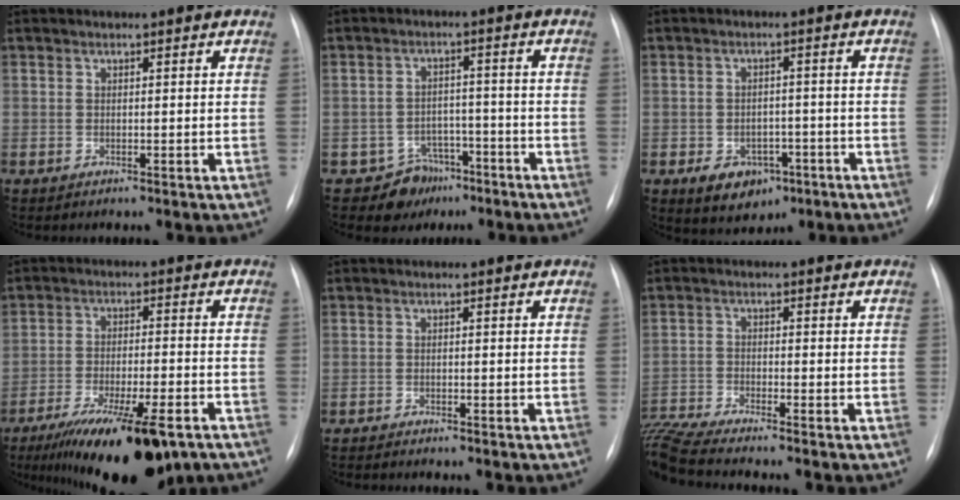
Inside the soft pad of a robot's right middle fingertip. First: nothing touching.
{"total": 5.4, "force": [-3.6, 4.0, -0.1], "torque": [0.016, 0.013, -0.051]}
{"total": 6.6, "force": [-3.2, 4.8, 3.3], "torque": [-0.047, 0.009, -0.037]}
{"total": 17.4, "force": [-11.6, 3.9, 12.3], "torque": [-0.167, -0.032, -0.182]}
{"total": 2.7, "force": [-2.4, 0.2, 1.1], "torque": [-0.016, -0.005, -0.033]}
{"total": 8.7, "force": [-8.0, -1.5, 3.2], "torque": [-0.072, -0.012, -0.148]}